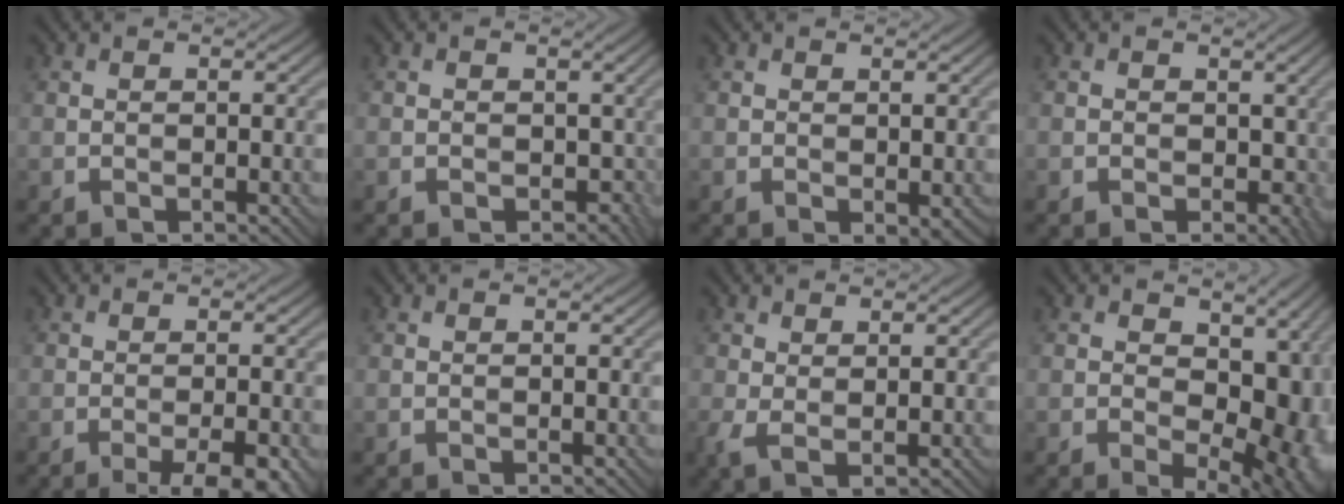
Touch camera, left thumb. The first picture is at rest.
{"total": 2.4, "force": [-0.4, 2.3, 0.6], "torque": [-0.005, -0.010, -0.004]}
{"total": 0.9, "force": [0.0, 0.5, 0.7], "torque": [-0.013, -0.004, 0.003]}
{"total": 3.8, "force": [-0.4, 3.0, 2.2], "torque": [-0.029, -0.014, -0.002]}
{"total": 5.8, "force": [-3.2, 1.2, 4.7], "torque": [-0.063, 0.006, -0.041]}
{"total": 0.0}
{"total": 2.3, "force": [0.5, 0.9, 2.0], "torque": [-0.059, -0.002, 0.009]}
{"total": 15.5, "force": [-1.2, 8.9, 12.6], "torque": [-0.126, -0.010, 0.008]}